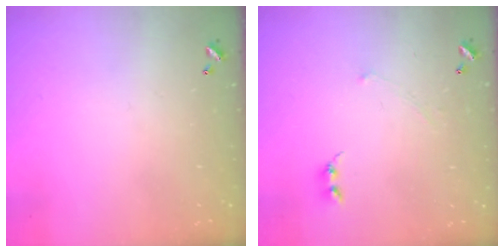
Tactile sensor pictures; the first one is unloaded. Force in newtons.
{"total": 0.6, "press": 0.3, "slide": 0.5}